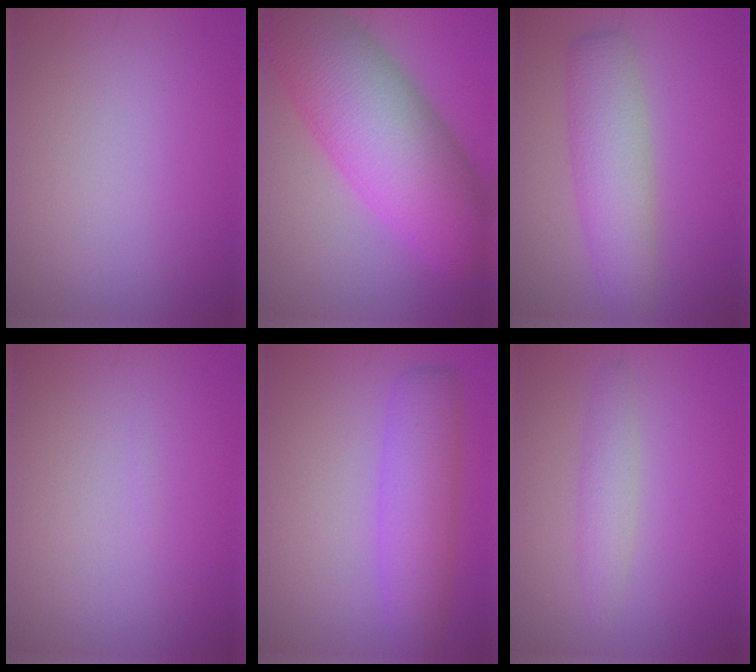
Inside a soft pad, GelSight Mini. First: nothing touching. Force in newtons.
{"total": 12.9, "press": 12.9, "slide": 0.5}
{"total": 4.9, "press": 4.9, "slide": 0.1}
{"total": 0.0}
{"total": 4.9, "press": 4.8, "slide": 0.1}
{"total": 2.0, "press": 2.0, "slide": 0.1}